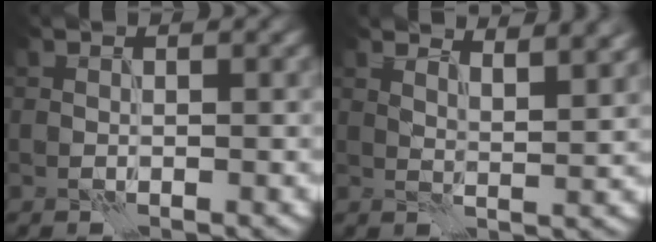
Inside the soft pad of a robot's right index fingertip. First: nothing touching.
{"total": 5.8, "force": [4.5, 1.7, 3.2], "torque": [-0.027, 0.010, 0.053]}